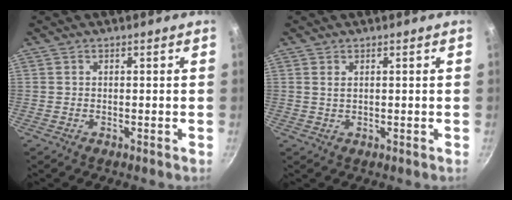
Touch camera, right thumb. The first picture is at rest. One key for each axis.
{"total": 1.2, "fx": 0.6, "fy": 0.6, "fz": 0.9, "tx": -0.016, "ty": -0.003, "tz": 0.011}